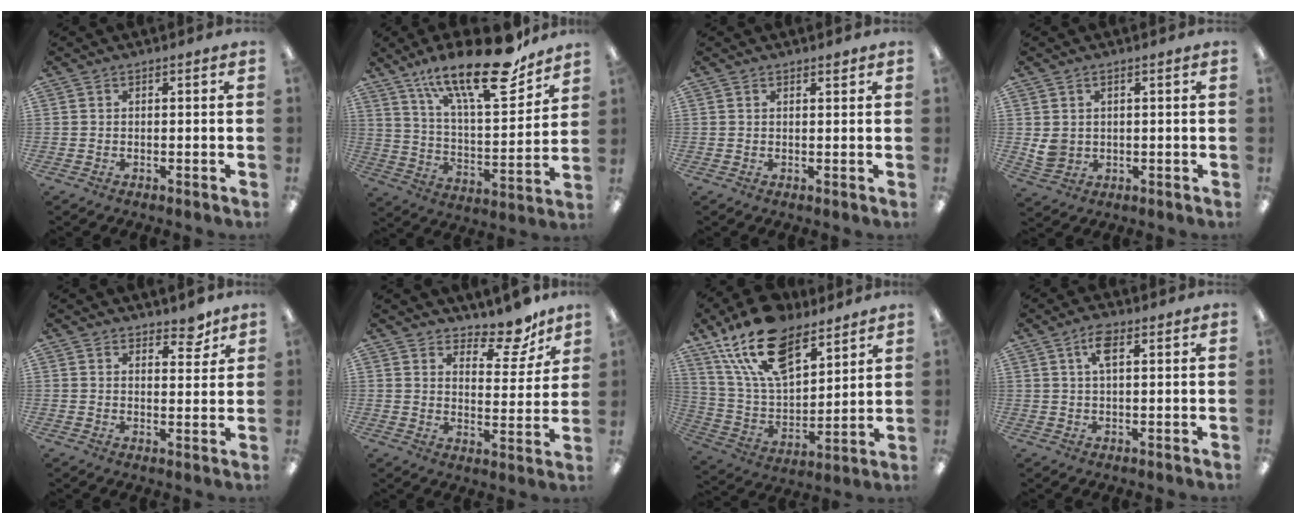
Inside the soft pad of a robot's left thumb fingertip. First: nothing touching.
{"total": 24.0, "force": [16.5, 7.4, 15.7], "torque": [-0.253, -0.100, 0.275]}
{"total": 1.2, "force": [1.0, 0.4, 0.3], "torque": [0.001, -0.004, 0.018]}
{"total": 4.1, "force": [1.3, 3.5, 1.7], "torque": [-0.019, 0.000, 0.026]}
{"total": 4.8, "force": [4.0, 2.1, 1.6], "torque": [0.000, -0.028, 0.066]}
{"total": 10.1, "force": [8.5, 3.9, 3.8], "torque": [-0.041, -0.068, 0.150]}
{"total": 19.8, "force": [13.3, 9.7, 10.9], "torque": [-0.214, -0.060, 0.243]}
{"total": 4.9, "force": [2.2, 2.0, 3.9], "torque": [-0.077, 0.005, 0.035]}